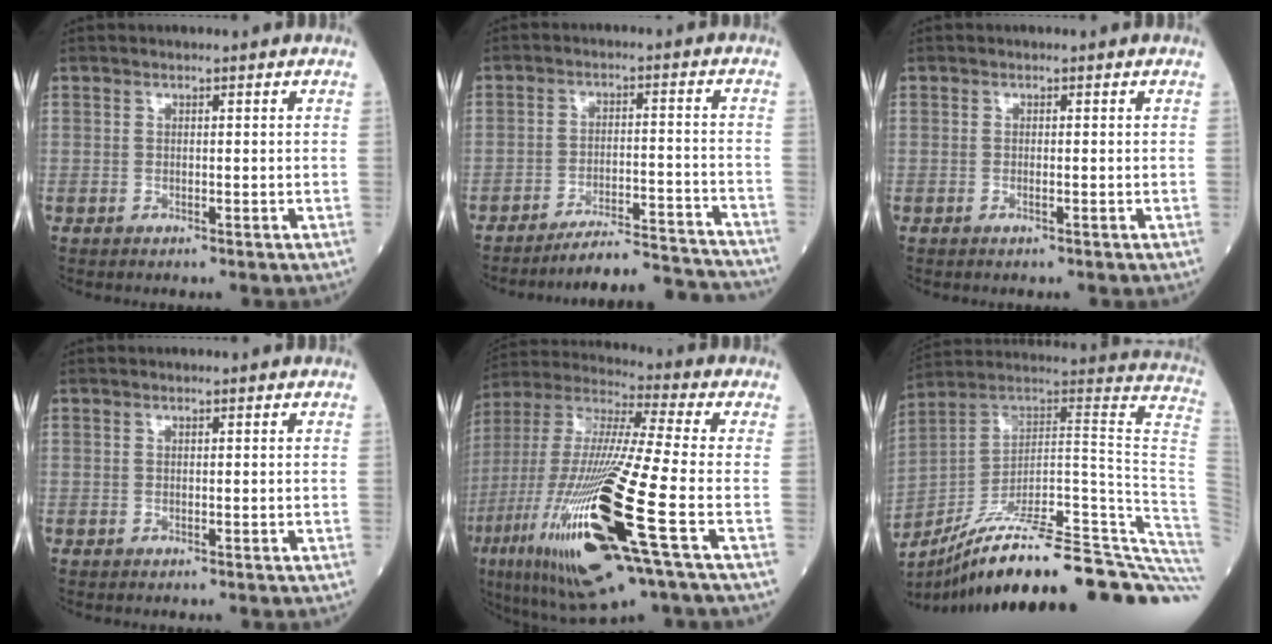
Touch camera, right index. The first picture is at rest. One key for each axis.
{"total": 14.4, "fx": -14.3, "fy": -0.4, "fz": 2.1, "tx": -0.013, "ty": 0.015, "tz": -0.196}
{"total": 0.7, "fx": -0.3, "fy": -0.1, "fz": 0.6, "tx": -0.012, "ty": 0.000, "tz": -0.005}
{"total": 0.0}
{"total": 26.8, "fx": -8.8, "fy": 2.5, "fz": 25.2, "tx": -0.548, "ty": -0.053, "tz": -0.163}
{"total": 33.4, "fx": -24.1, "fy": 3.3, "fz": 22.9, "tx": -0.208, "ty": 0.010, "tz": -0.340}